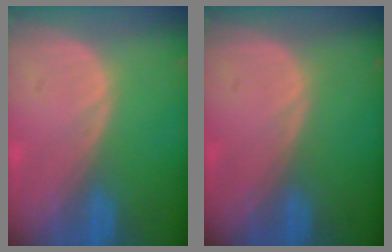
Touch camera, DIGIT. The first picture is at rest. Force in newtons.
{"total": 0.0}